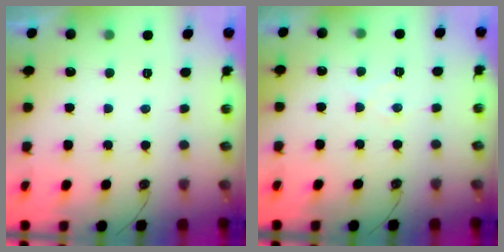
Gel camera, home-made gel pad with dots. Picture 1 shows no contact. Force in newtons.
{"total": 4.3, "press": 4.3, "slide": 0.5}